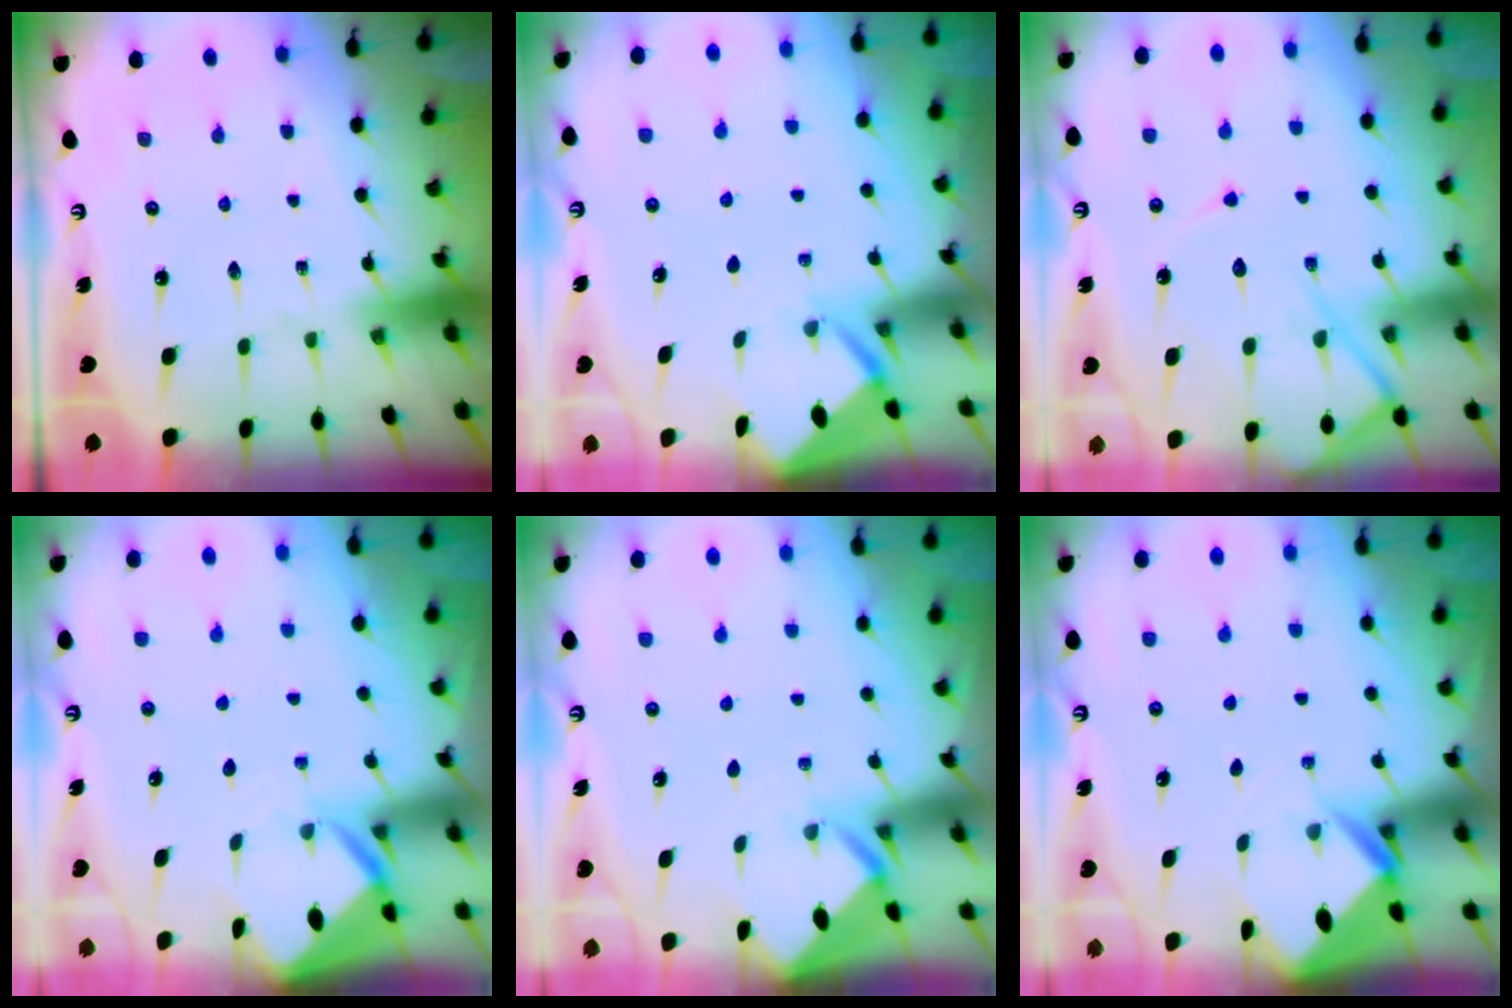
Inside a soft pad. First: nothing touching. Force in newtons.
{"total": 1.9, "press": 1.9, "slide": 0.1}
{"total": 10.4, "press": 10.3, "slide": 1.0}
{"total": 3.9, "press": 3.9, "slide": 0.2}
{"total": 2.2, "press": 2.2, "slide": 0.2}
{"total": 2.7, "press": 2.7, "slide": 0.1}